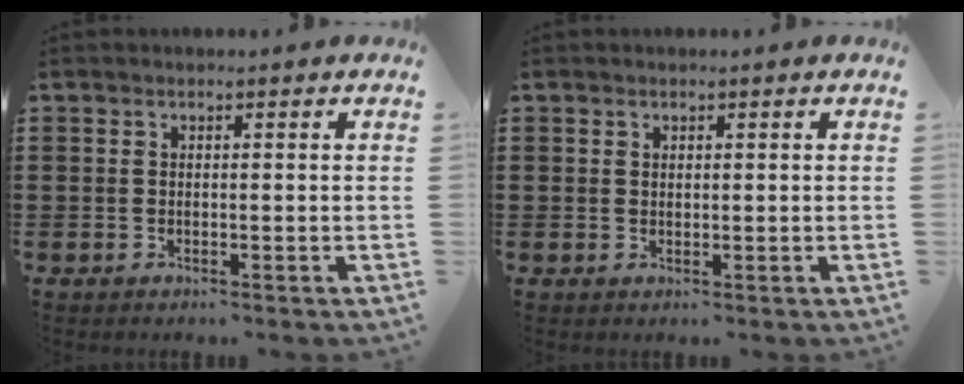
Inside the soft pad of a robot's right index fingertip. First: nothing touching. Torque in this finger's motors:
{"motor_torque": [-0.37, 1.11, -0.04, 0.00]}